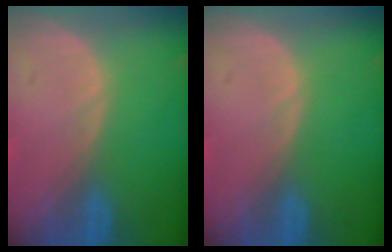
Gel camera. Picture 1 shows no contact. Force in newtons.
{"total": 0.0}